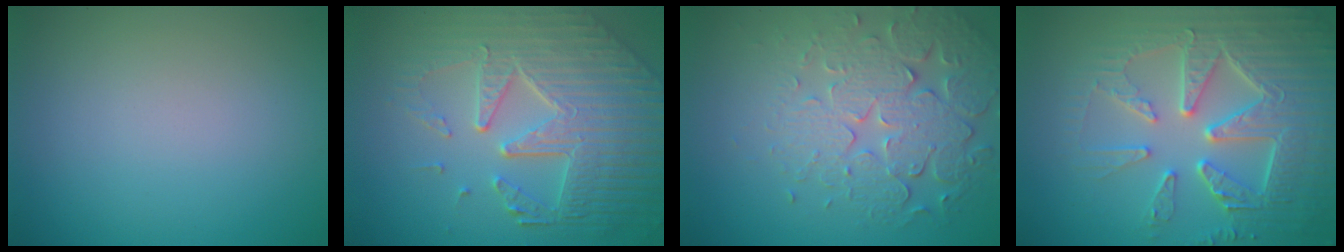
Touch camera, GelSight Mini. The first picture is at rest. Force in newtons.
{"total": 8.8, "press": 6.0, "slide": 6.4}
{"total": 6.2, "press": 4.9, "slide": 3.9}
{"total": 7.7, "press": 6.1, "slide": 4.7}